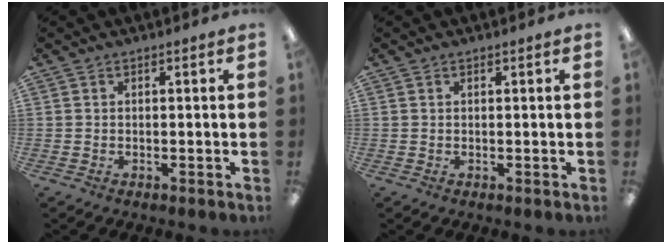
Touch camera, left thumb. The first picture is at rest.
{"total": 0.5, "force": [0.4, 0.2, 0.2], "torque": [-0.005, 0.002, 0.008]}